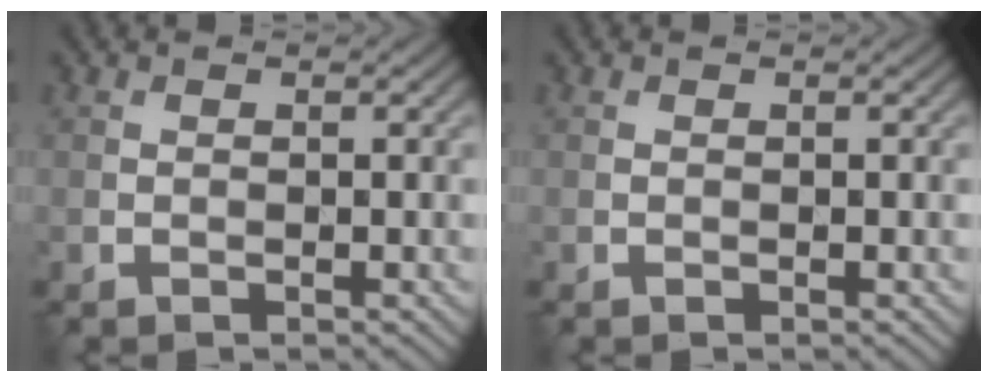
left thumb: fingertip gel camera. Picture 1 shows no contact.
{"total": 0.0}